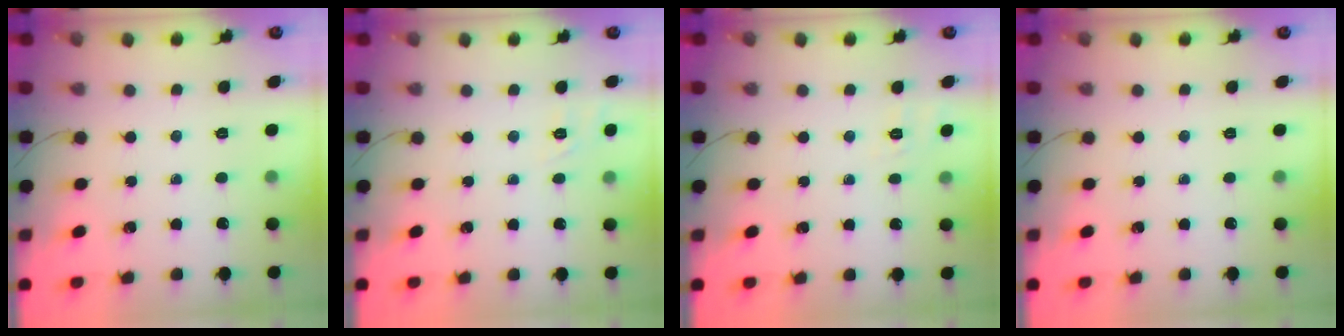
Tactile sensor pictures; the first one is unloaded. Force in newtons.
{"total": 2.0, "press": 0.9, "slide": 1.8}
{"total": 1.8, "press": 0.4, "slide": 1.8}
{"total": 0.0}